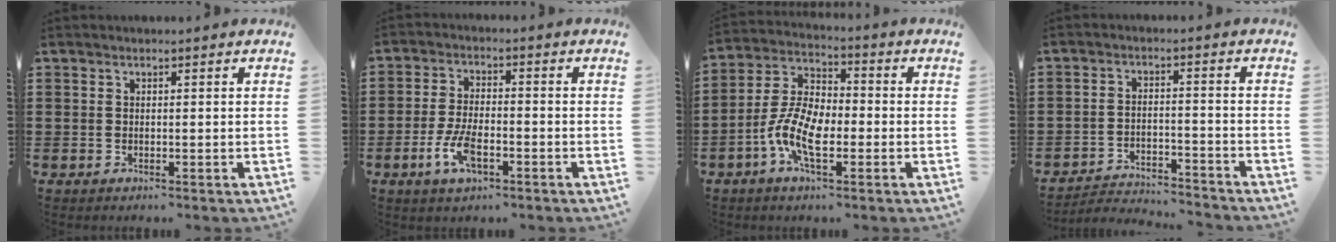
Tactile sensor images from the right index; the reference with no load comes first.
{"total": 6.2, "force": [-2.6, 2.6, 5.0], "torque": [-0.116, -0.004, -0.052]}
{"total": 9.3, "force": [-3.1, 4.3, 7.6], "torque": [-0.189, -0.009, -0.067]}
{"total": 3.4, "force": [-3.4, 0.3, 0.5], "torque": [-0.015, 0.006, -0.074]}